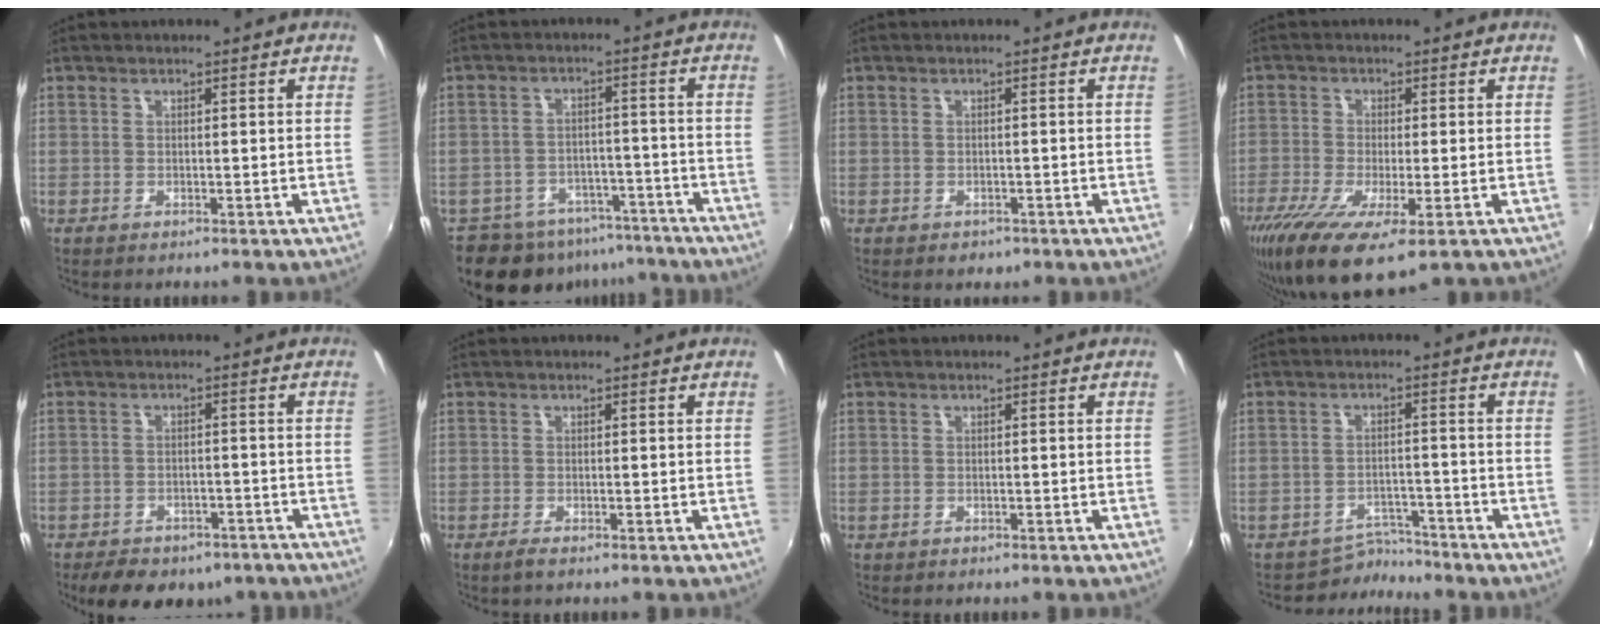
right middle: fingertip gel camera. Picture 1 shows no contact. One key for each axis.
{"total": 14.3, "fx": -11.1, "fy": 7.7, "fz": 4.8, "tx": -0.117, "ty": 0.004, "tz": -0.146}
{"total": 1.8, "fx": -1.0, "fy": 1.4, "fz": 0.6, "tx": -0.014, "ty": -0.005, "tz": -0.012}
{"total": 12.0, "fx": -6.5, "fy": 3.1, "fz": 9.5, "tx": -0.202, "ty": -0.049, "tz": -0.116}
{"total": 12.9, "fx": -9.6, "fy": 6.4, "fz": 5.7, "tx": -0.127, "ty": -0.007, "tz": -0.122}
{"total": 1.2, "fx": -0.8, "fy": 0.1, "fz": 0.8, "tx": -0.017, "ty": -0.003, "tz": -0.017}
{"total": 0.5, "fx": -0.4, "fy": 0.3, "fz": 0.0, "tx": -0.003, "ty": -0.001, "tz": -0.007}
{"total": 4.4, "fx": -4.2, "fy": 0.9, "fz": -1.1, "tx": 0.016, "ty": 0.013, "tz": -0.067}